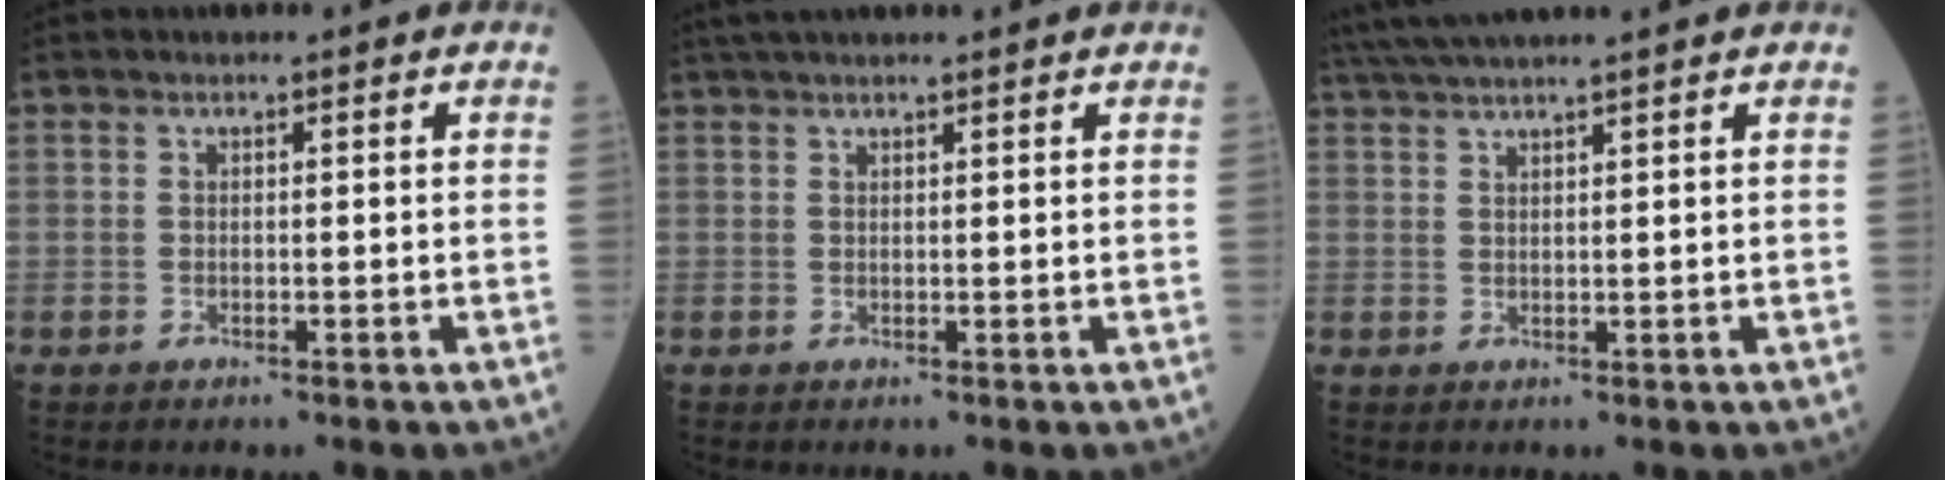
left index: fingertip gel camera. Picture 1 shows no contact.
{"total": 7.0, "force": [6.1, 0.1, 3.3], "torque": [-0.048, 0.033, 0.088]}
{"total": 8.5, "force": [7.4, -1.1, 4.1], "torque": [-0.071, 0.030, 0.117]}